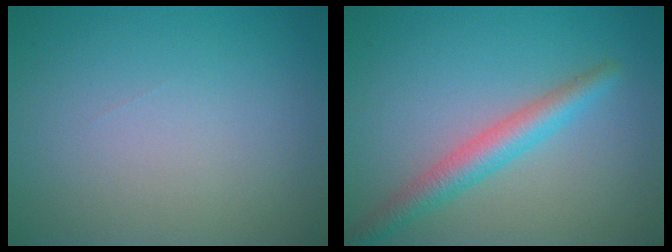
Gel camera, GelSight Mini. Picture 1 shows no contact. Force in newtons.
{"total": 3.5, "press": 3.5, "slide": 0.1}